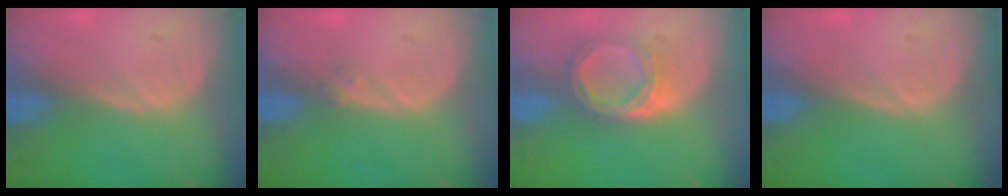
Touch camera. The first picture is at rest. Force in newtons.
{"total": 1.0, "press": 0.9, "slide": 0.4}
{"total": 5.0, "press": 4.7, "slide": 1.6}
{"total": 0.0}